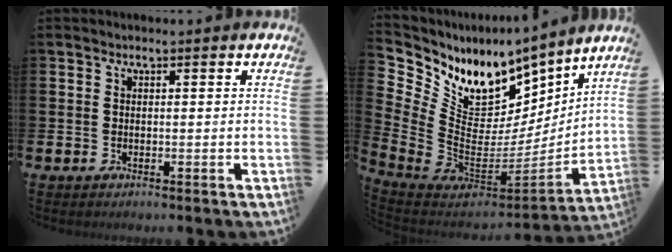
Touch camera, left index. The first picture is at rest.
{"total": 9.7, "force": [7.1, 5.5, 3.7], "torque": [-0.126, -0.061, 0.129]}